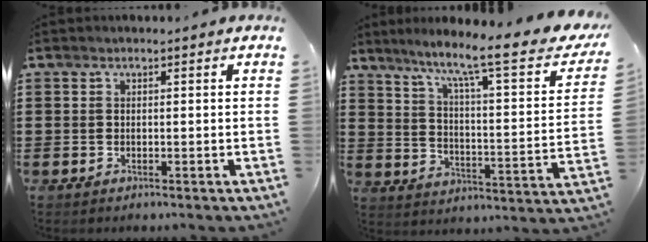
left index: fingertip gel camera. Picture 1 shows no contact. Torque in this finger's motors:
{"motor_torque": [2.14, 0.00, 0.43, 0.21]}